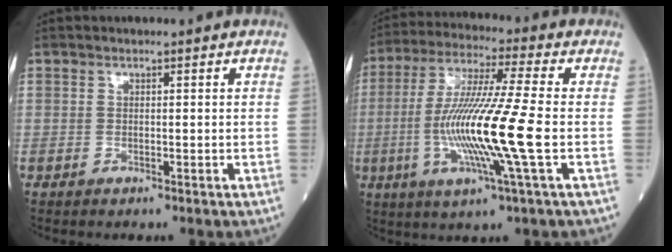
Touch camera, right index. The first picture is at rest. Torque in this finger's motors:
{"motor_torque": [2.04, -0.10, 1.05, 0.21]}